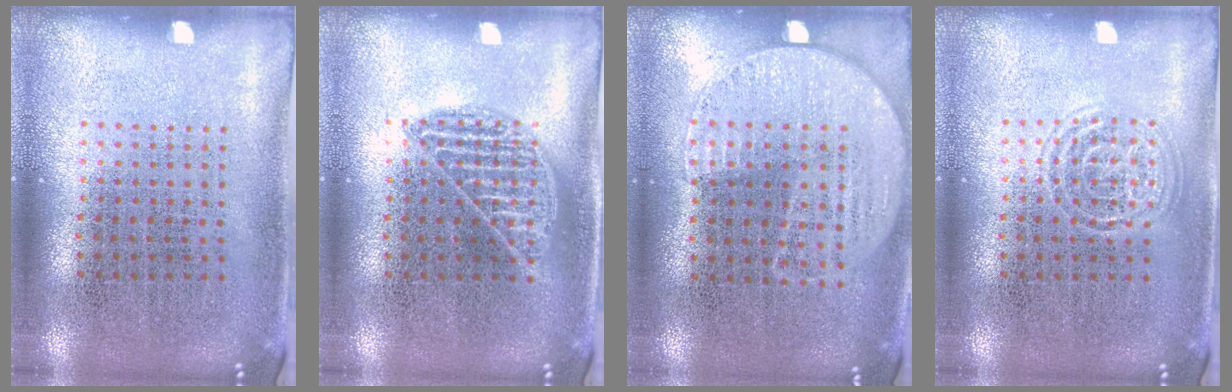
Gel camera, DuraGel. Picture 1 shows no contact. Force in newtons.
{"total": 0.9, "press": 0.9, "slide": 0.0}
{"total": 1.2, "press": 1.1, "slide": 0.5}
{"total": 1.5, "press": 1.4, "slide": 0.1}